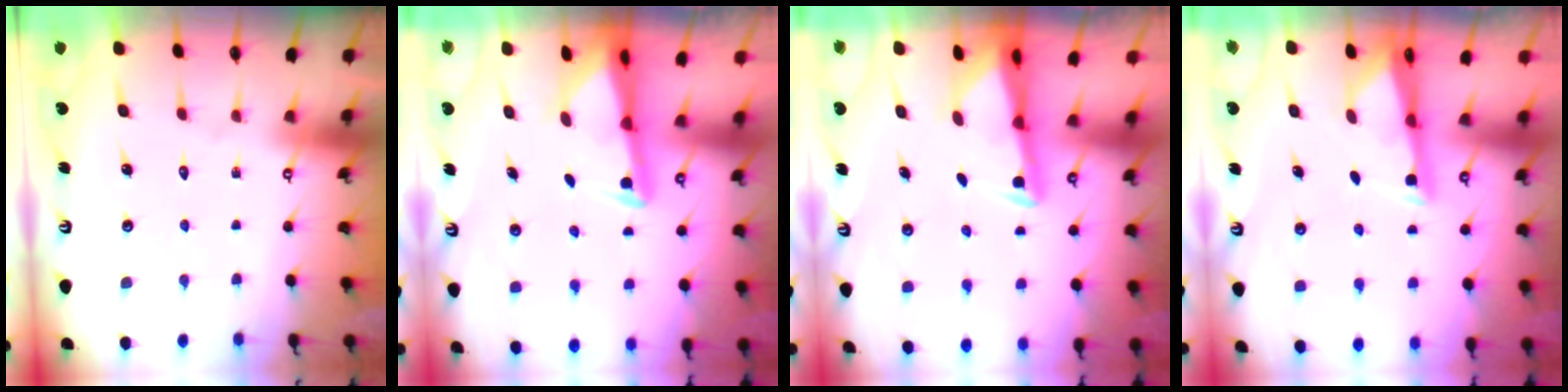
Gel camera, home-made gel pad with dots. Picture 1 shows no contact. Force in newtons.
{"total": 2.6, "press": 2.5, "slide": 0.7}
{"total": 3.3, "press": 3.2, "slide": 0.7}
{"total": 2.9, "press": 2.9, "slide": 0.4}